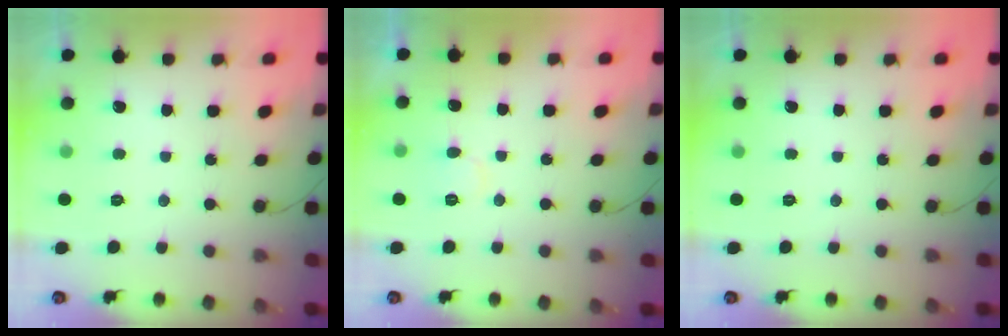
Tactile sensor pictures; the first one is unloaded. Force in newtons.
{"total": 6.3, "press": 6.3, "slide": 0.7}
{"total": 0.0}